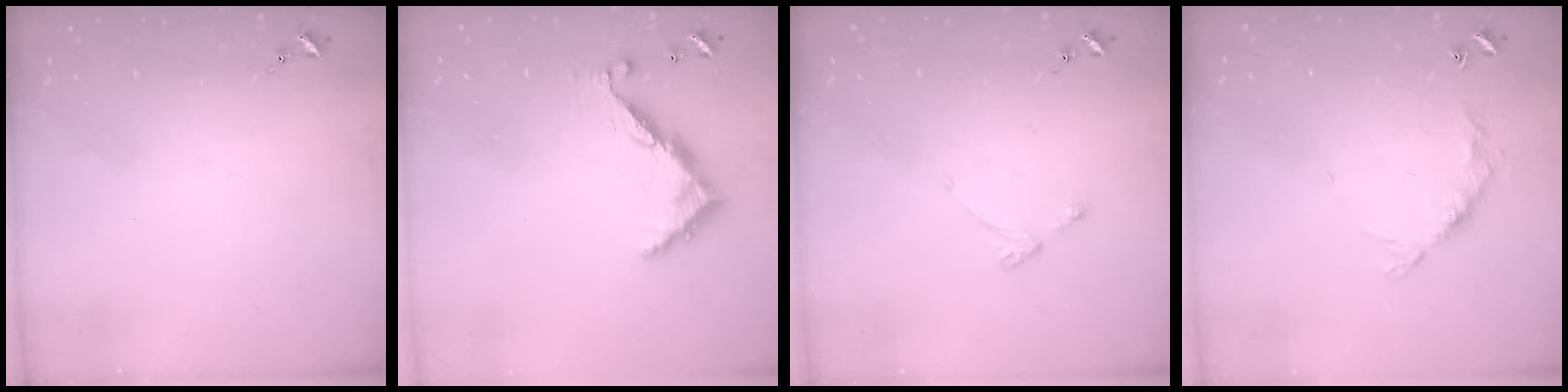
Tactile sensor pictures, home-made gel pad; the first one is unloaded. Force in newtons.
{"total": 9.0, "press": 9.0, "slide": 0.7}
{"total": 2.6, "press": 2.6, "slide": 0.5}
{"total": 8.1, "press": 8.1, "slide": 0.7}